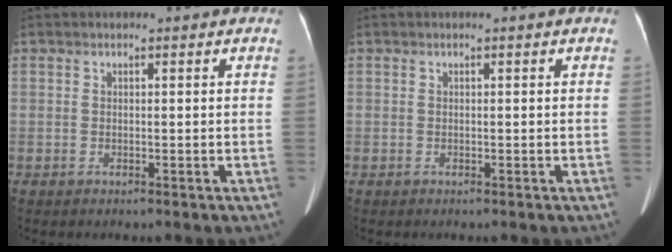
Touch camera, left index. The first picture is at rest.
{"total": 0.0}